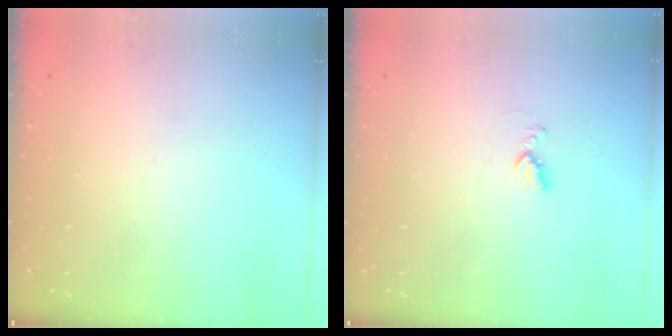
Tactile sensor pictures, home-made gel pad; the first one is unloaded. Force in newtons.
{"total": 4.5, "press": 4.5, "slide": 0.6}